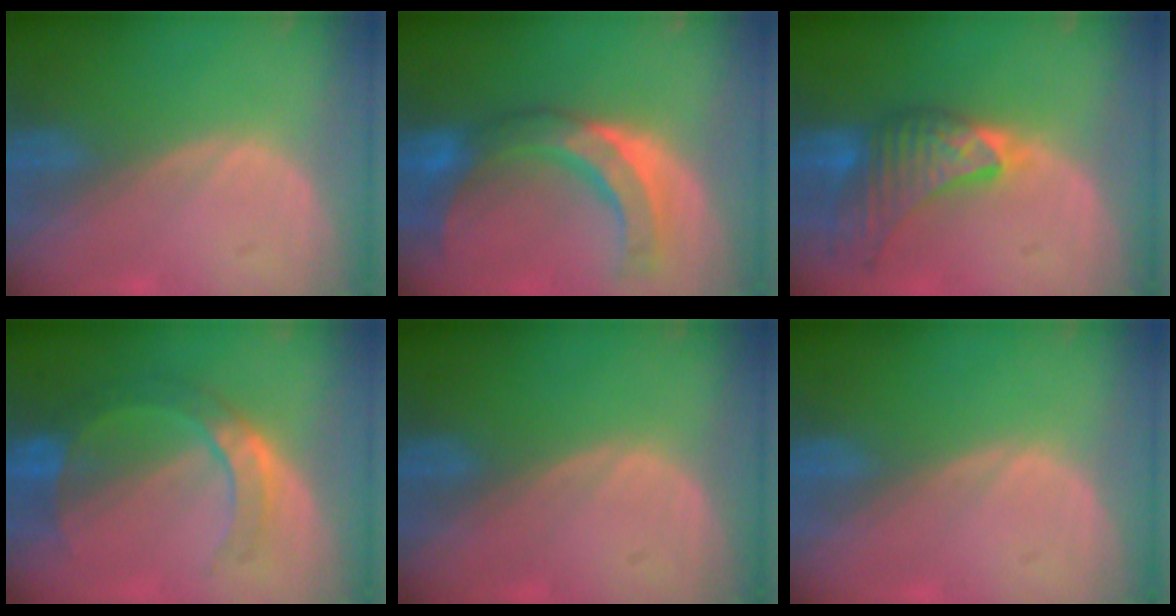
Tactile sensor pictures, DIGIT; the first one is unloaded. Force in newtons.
{"total": 9.5, "press": 9.2, "slide": 2.5}
{"total": 8.6, "press": 8.3, "slide": 2.1}
{"total": 7.2, "press": 6.7, "slide": 2.7}
{"total": 0.0}
{"total": 0.0}